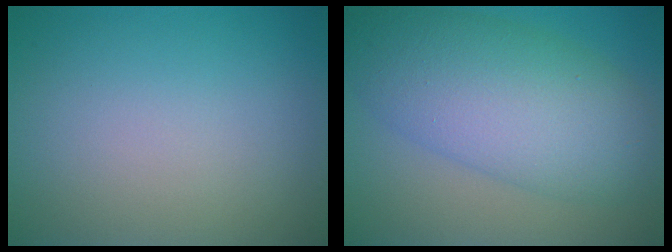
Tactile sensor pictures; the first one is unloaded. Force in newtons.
{"total": 9.3, "press": 9.3, "slide": 0.2}